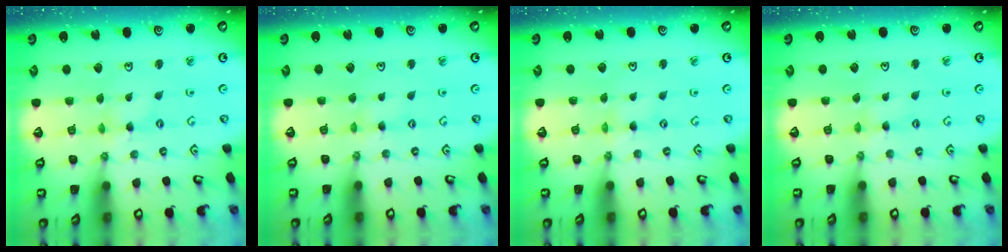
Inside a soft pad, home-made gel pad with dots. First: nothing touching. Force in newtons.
{"total": 1.8, "press": 1.7, "slide": 0.3}
{"total": 0.0}
{"total": 1.3, "press": 1.2, "slide": 0.3}